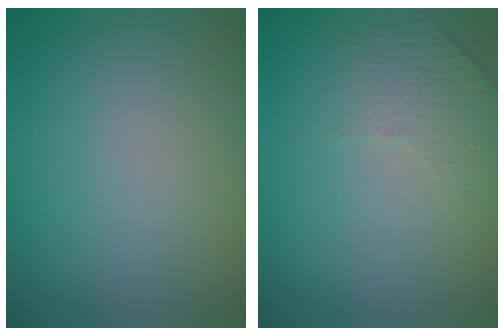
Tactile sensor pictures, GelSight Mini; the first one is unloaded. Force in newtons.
{"total": 1.5, "press": 1.0, "slide": 1.1}